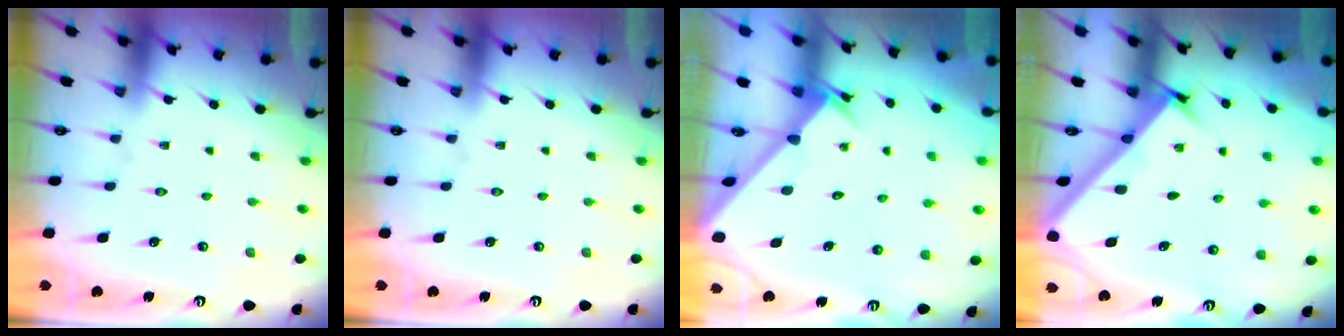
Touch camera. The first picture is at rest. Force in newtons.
{"total": 0.0}
{"total": 2.6, "press": 2.6, "slide": 0.2}
{"total": 2.6, "press": 2.6, "slide": 0.3}